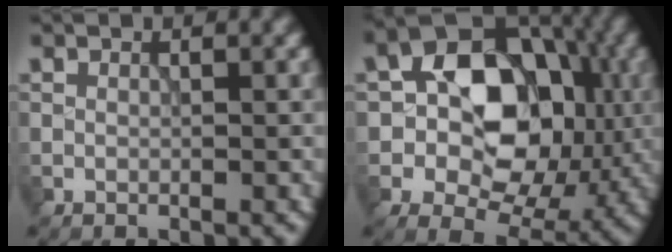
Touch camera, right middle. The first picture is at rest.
{"total": 11.3, "force": [0.3, 8.1, 7.9], "torque": [-0.101, 0.013, -0.011]}